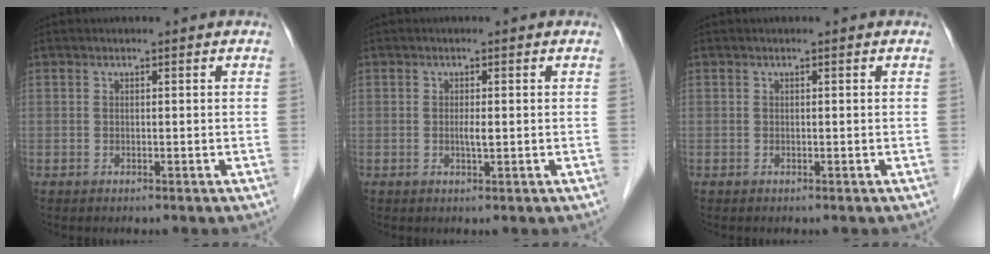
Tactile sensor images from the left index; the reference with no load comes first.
{"total": 1.3, "force": [-0.2, 0.1, 1.2], "torque": [-0.027, -0.003, -0.003]}
{"total": 0.0}